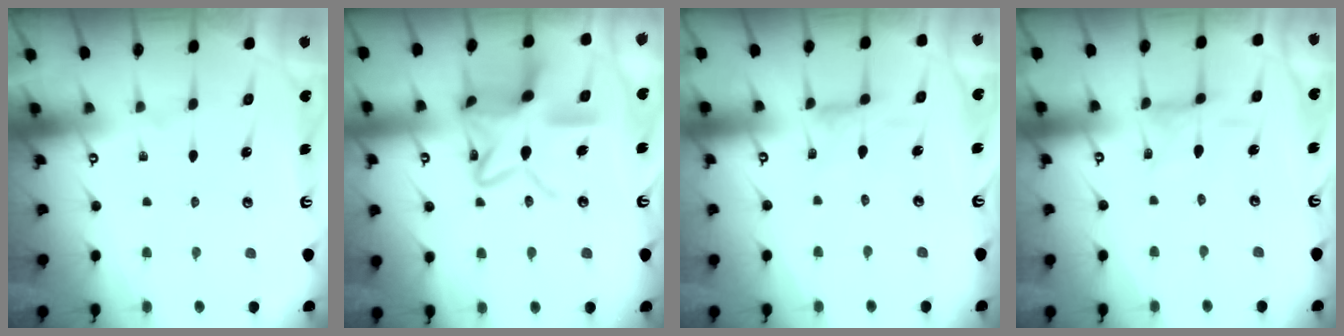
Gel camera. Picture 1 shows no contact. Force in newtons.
{"total": 18.4, "press": 18.3, "slide": 1.5}
{"total": 1.4, "press": 1.4, "slide": 0.4}
{"total": 0.9, "press": 0.9, "slide": 0.2}